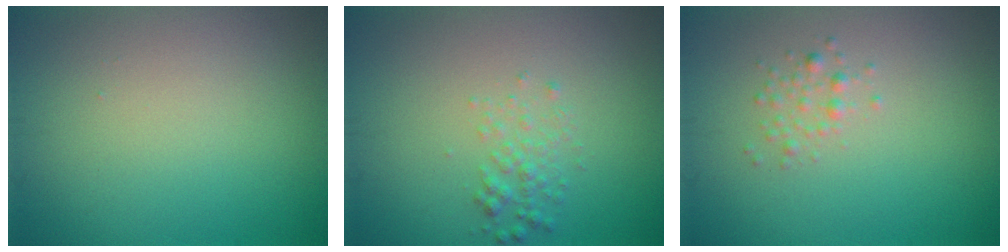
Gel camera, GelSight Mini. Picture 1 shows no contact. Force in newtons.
{"total": 1.6, "press": 1.6, "slide": 0.0}
{"total": 1.2, "press": 1.2, "slide": 0.1}